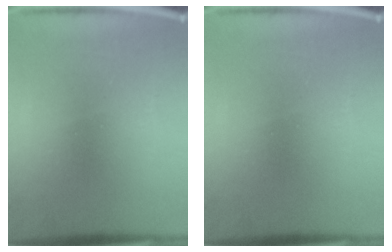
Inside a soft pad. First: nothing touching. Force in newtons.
{"total": 0.0}